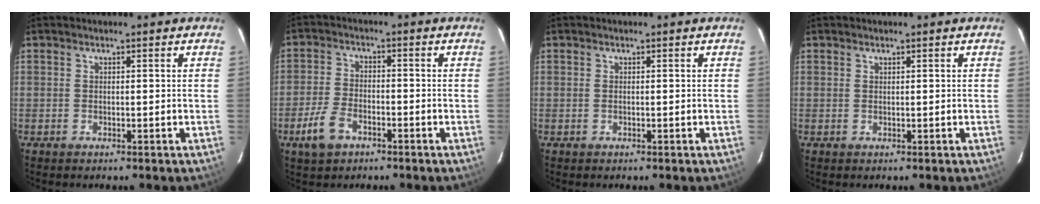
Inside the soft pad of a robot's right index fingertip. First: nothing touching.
{"total": 6.9, "force": [-3.9, 3.8, 4.1], "torque": [-0.103, 0.000, -0.073]}
{"total": 0.0}
{"total": 0.0}